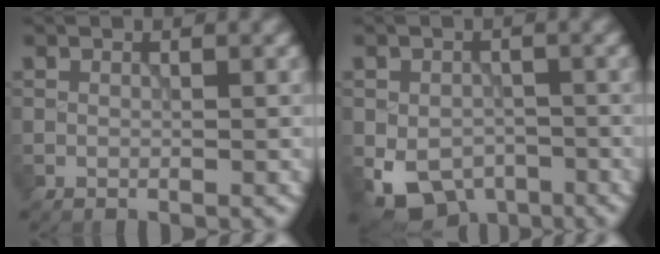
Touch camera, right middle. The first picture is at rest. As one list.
[{"total": 6.4, "force": [-2.9, 4.5, 3.6], "torque": [-0.063, -0.022, -0.040]}]